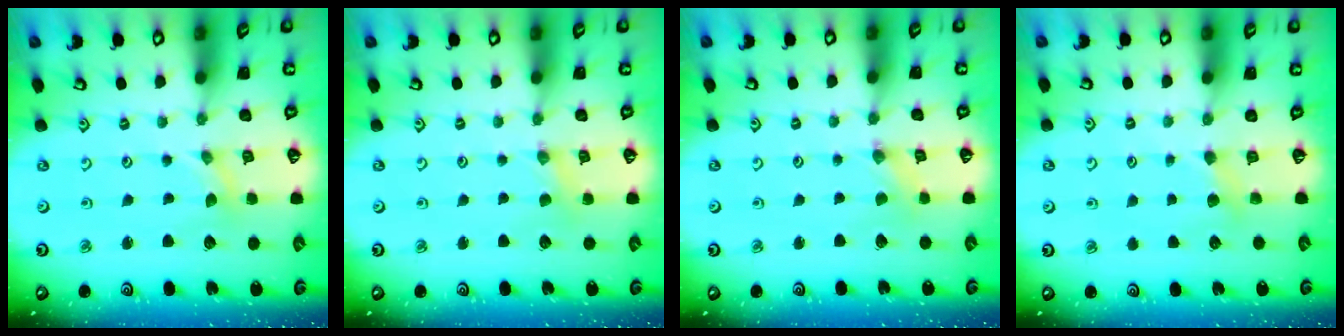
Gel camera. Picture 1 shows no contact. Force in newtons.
{"total": 1.7, "press": 1.6, "slide": 0.4}
{"total": 0.0}
{"total": 3.5, "press": 3.5, "slide": 0.5}